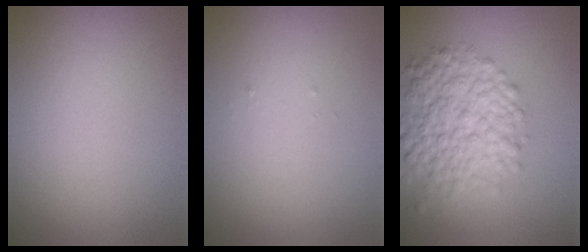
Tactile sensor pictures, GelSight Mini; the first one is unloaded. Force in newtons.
{"total": 0.0}
{"total": 7.0, "press": 7.0, "slide": 0.3}